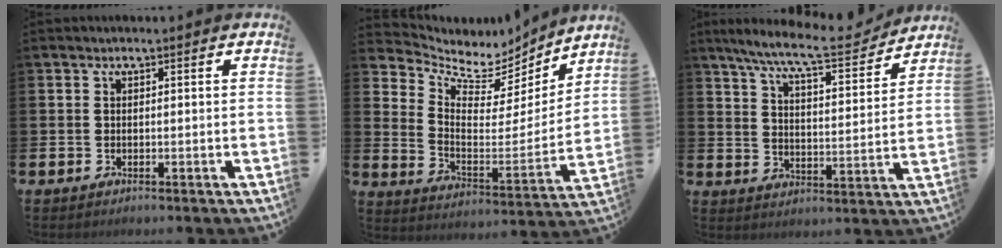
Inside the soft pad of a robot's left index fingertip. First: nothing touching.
{"total": 7.4, "force": [6.4, 3.3, 1.6], "torque": [-0.053, -0.055, 0.107]}
{"total": 9.4, "force": [8.3, 1.1, 4.3], "torque": [-0.107, -0.045, 0.141]}